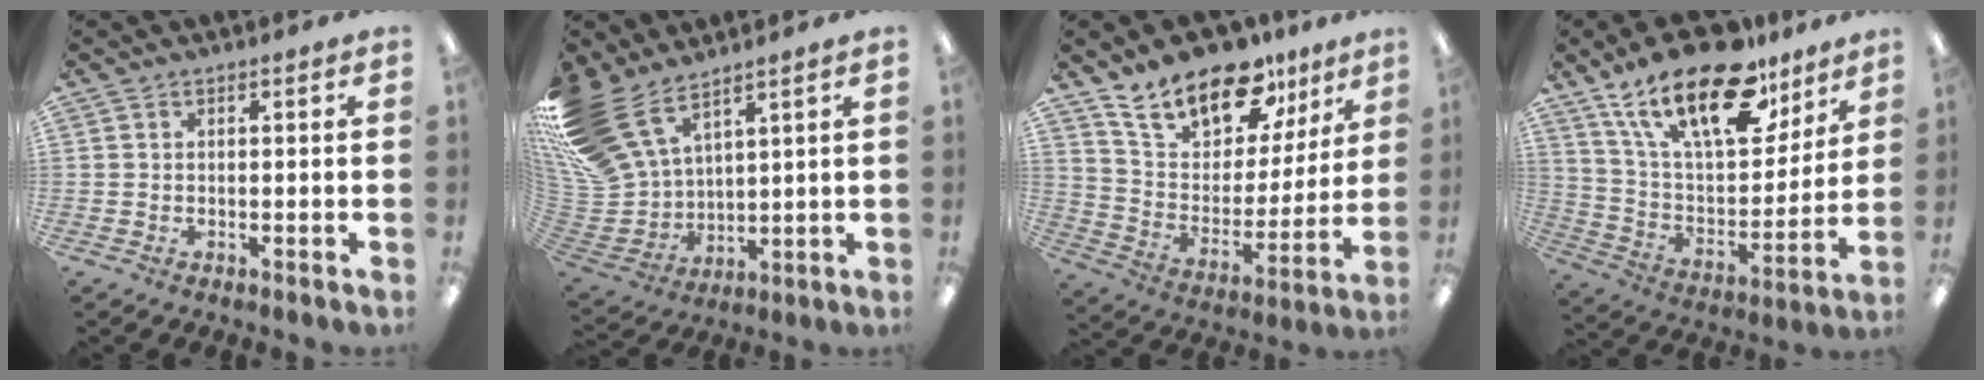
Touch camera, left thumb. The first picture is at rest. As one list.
[{"total": 18.3, "force": [11.8, 9.9, 9.9], "torque": [-0.238, -0.061, 0.227]}, {"total": 17.5, "force": [13.6, 8.1, 7.4], "torque": [-0.132, -0.093, 0.244]}, {"total": 23.7, "force": [15.7, 10.2, 14.5], "torque": [-0.243, -0.087, 0.272]}]